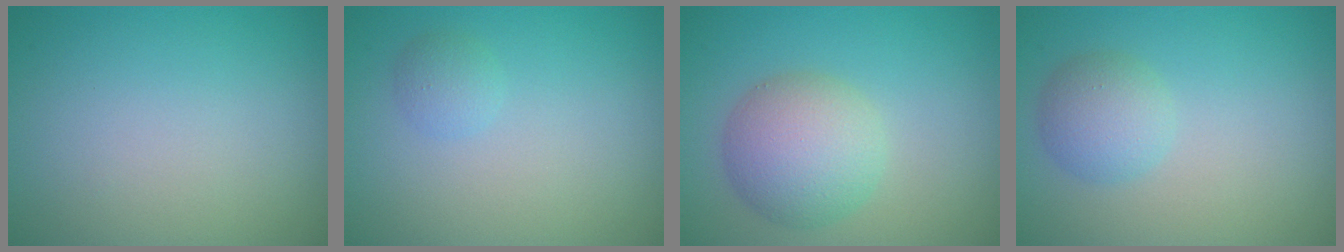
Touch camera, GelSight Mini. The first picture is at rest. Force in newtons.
{"total": 1.2, "press": 1.2, "slide": 0.0}
{"total": 5.2, "press": 5.2, "slide": 0.1}
{"total": 2.6, "press": 2.6, "slide": 0.1}